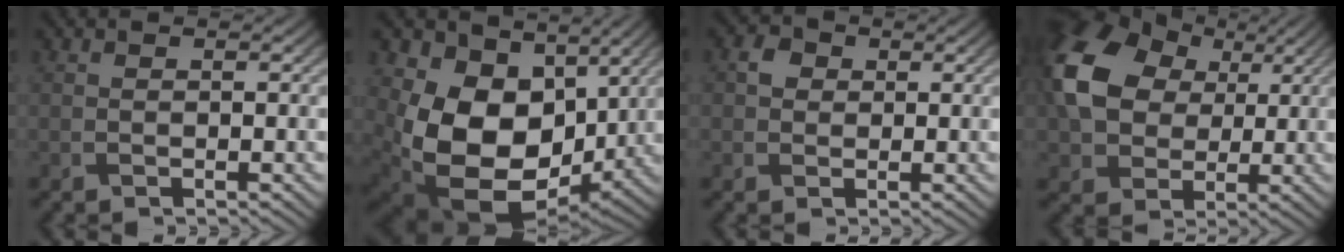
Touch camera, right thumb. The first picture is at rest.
{"total": 13.6, "force": [1.5, 10.3, 8.8], "torque": [-0.176, -0.035, 0.027]}
{"total": 2.3, "force": [0.4, 2.1, 0.9], "torque": [-0.015, 0.002, 0.001]}
{"total": 13.7, "force": [3.1, 10.5, 8.2], "torque": [-0.202, 0.007, 0.055]}